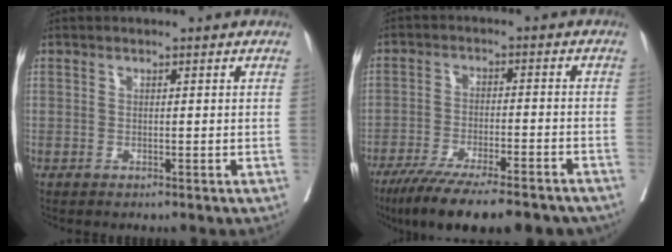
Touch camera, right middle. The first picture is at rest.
{"total": 17.8, "force": [-14.4, 3.3, 9.9], "torque": [-0.132, -0.022, -0.214]}